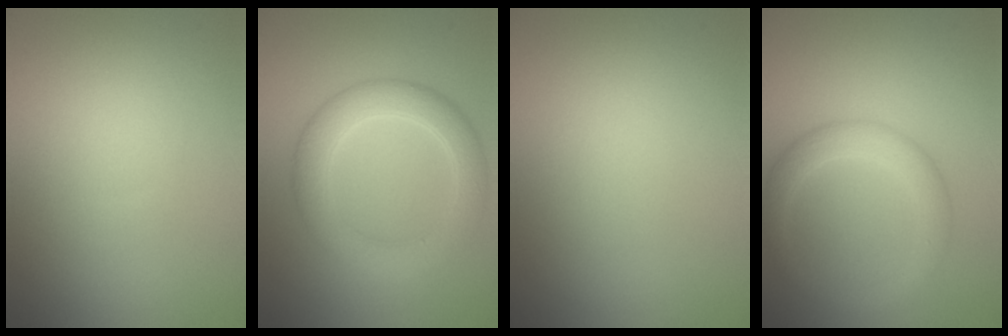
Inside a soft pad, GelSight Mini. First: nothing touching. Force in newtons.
{"total": 4.6, "press": 4.6, "slide": 0.2}
{"total": 0.0}
{"total": 3.2, "press": 3.2, "slide": 0.1}